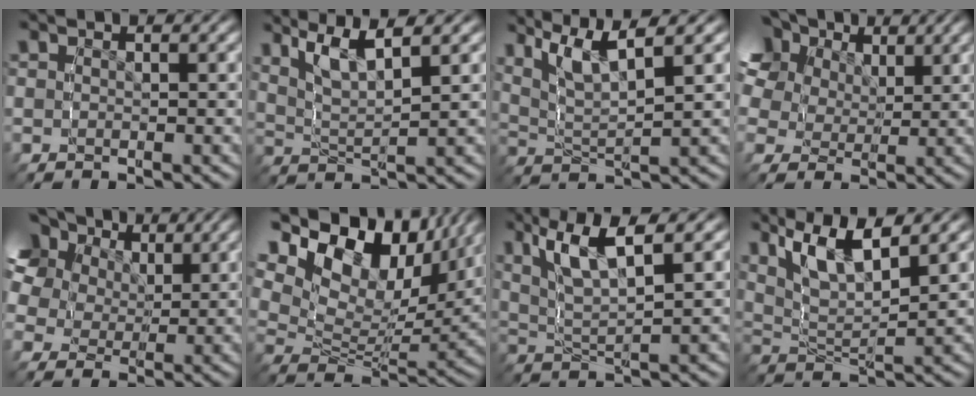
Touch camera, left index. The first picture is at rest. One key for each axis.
{"total": 5.6, "fx": 3.2, "fy": 2.7, "fz": 3.7, "tx": -0.087, "ty": -0.006, "tz": 0.054}
{"total": 6.1, "fx": 3.5, "fy": 2.8, "fz": 4.1, "tx": -0.094, "ty": -0.006, "tz": 0.059}
{"total": 11.5, "fx": 5.8, "fy": 8.0, "fz": 5.9, "tx": -0.105, "ty": 0.017, "tz": 0.087}
{"total": 13.5, "fx": 6.4, "fy": 9.6, "fz": 6.8, "tx": -0.129, "ty": 0.019, "tz": 0.093}
{"total": 16.2, "fx": 6.9, "fy": 10.6, "fz": 10.1, "tx": -0.168, "ty": 0.020, "tz": 0.087}
{"total": 5.6, "fx": 3.0, "fy": 2.2, "fz": 4.3, "tx": -0.092, "ty": 0.000, "tz": 0.055}
{"total": 7.3, "fx": 3.8, "fy": 3.8, "fz": 4.9, "tx": -0.107, "ty": -0.001, "tz": 0.067}